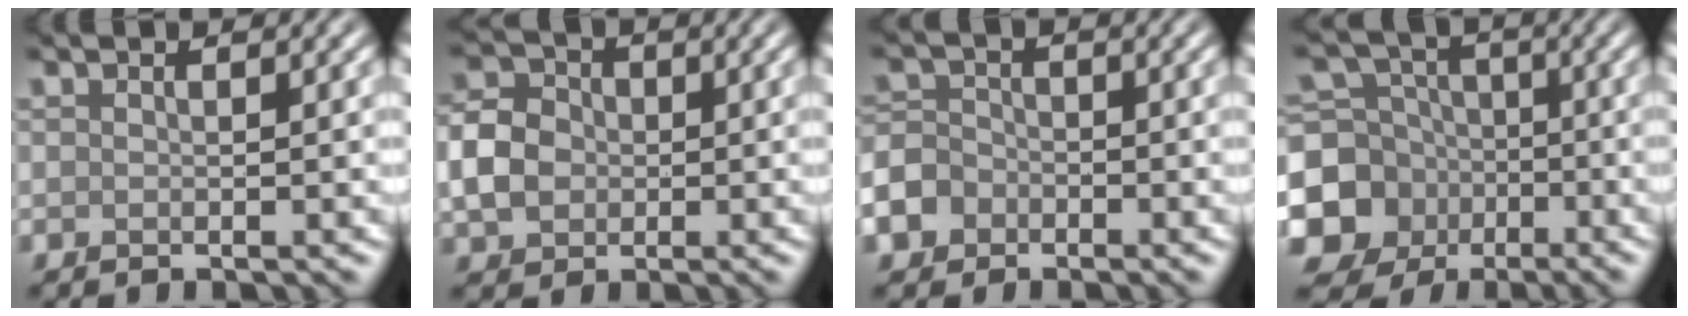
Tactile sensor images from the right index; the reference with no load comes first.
{"total": 4.5, "force": [-0.4, 3.8, 2.4], "torque": [-0.052, 0.006, -0.015]}
{"total": 5.3, "force": [-3.2, 4.0, 1.6], "torque": [-0.025, -0.012, -0.063]}
{"total": 10.9, "force": [-3.8, 9.8, 3.0], "torque": [-0.078, -0.030, -0.096]}